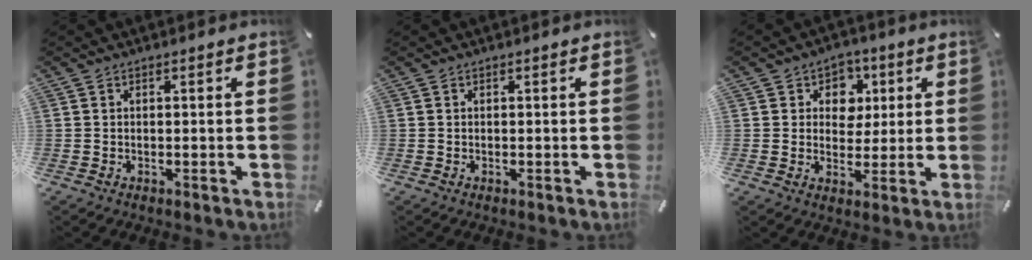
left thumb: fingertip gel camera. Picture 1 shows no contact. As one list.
[{"total": 0.0}, {"total": 7.4, "force": [2.0, 6.7, 2.3], "torque": [-0.030, -0.006, 0.033]}]